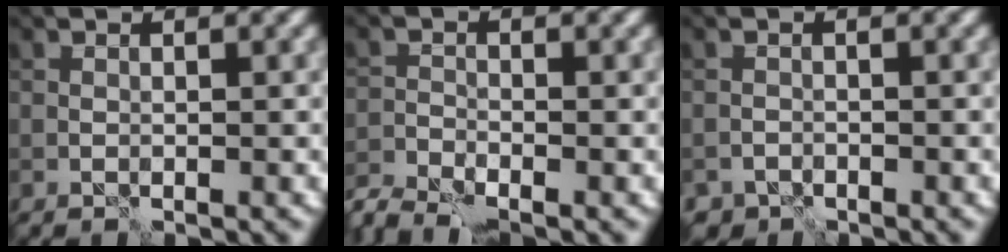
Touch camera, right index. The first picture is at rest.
{"total": 4.6, "force": [-4.1, 1.0, 1.9], "torque": [-0.041, -0.021, -0.087]}
{"total": 1.7, "force": [-1.5, 0.8, -0.1], "torque": [0.001, 0.005, -0.024]}